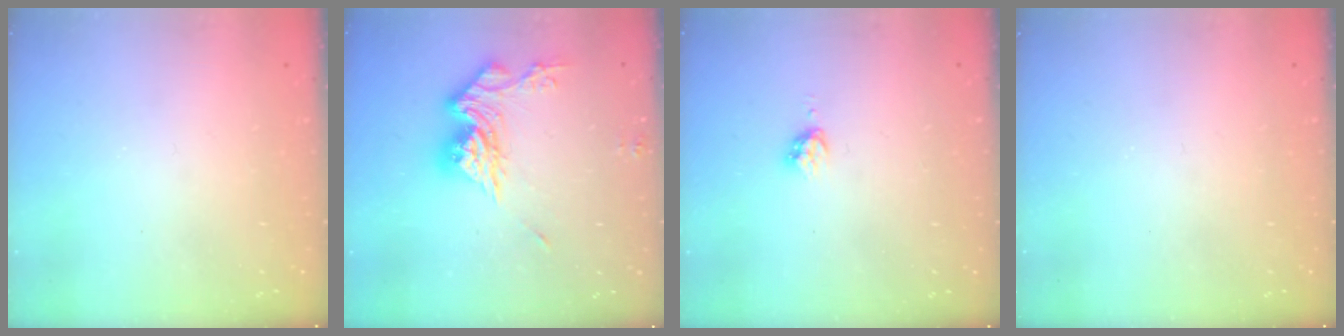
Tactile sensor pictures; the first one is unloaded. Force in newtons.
{"total": 14.3, "press": 14.3, "slide": 1.1}
{"total": 3.5, "press": 3.5, "slide": 0.3}
{"total": 0.0}